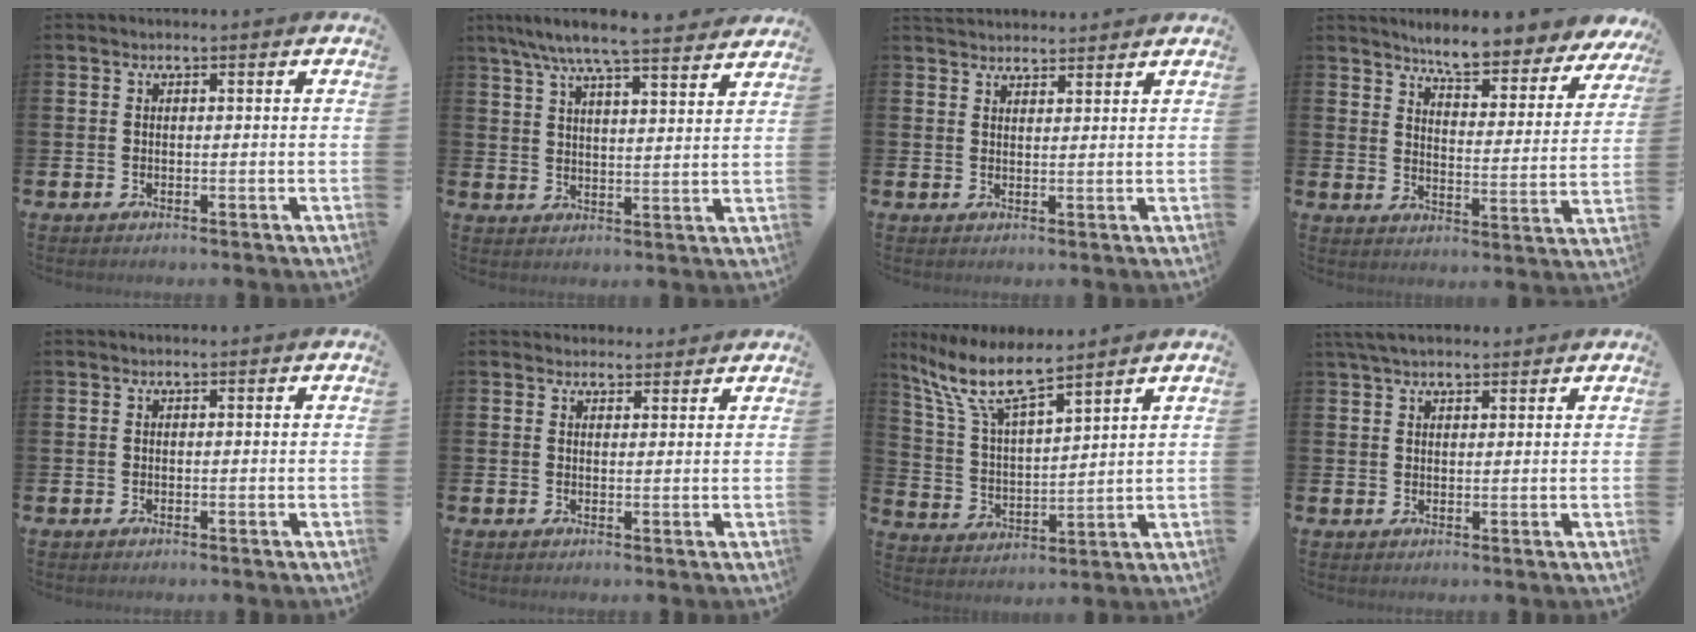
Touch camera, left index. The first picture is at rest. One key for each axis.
{"total": 7.7, "fx": 7.2, "fy": 0.3, "fz": 2.7, "tx": -0.073, "ty": -0.037, "tz": 0.128}
{"total": 2.8, "fx": 2.7, "fy": 0.5, "fz": 0.0, "tx": 0.003, "ty": -0.015, "tz": 0.049}
{"total": 6.7, "fx": 6.5, "fy": 0.5, "fz": 1.7, "tx": -0.056, "ty": -0.051, "tz": 0.110}
{"total": 0.0}
{"total": 2.2, "fx": 2.0, "fy": 0.7, "fz": -0.1, "tx": 0.008, "ty": -0.007, "tz": 0.037}
{"total": 9.4, "fx": 7.9, "fy": 1.8, "fz": 4.8, "tx": -0.123, "ty": -0.037, "tz": 0.137}
{"total": 3.8, "fx": 3.3, "fy": 1.2, "fz": 1.6, "tx": -0.030, "ty": -0.004, "tz": 0.060}